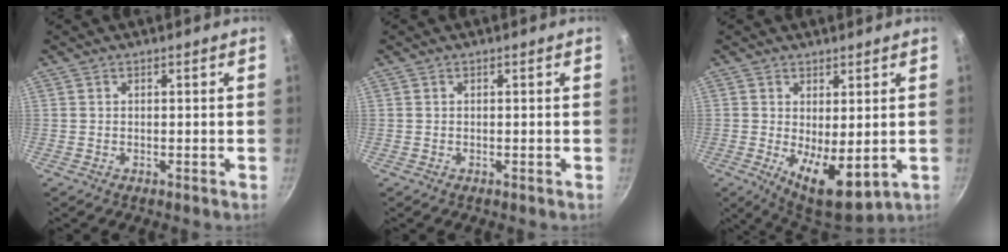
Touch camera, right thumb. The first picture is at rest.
{"total": 0.0}
{"total": 9.5, "force": [-0.7, 4.0, 8.6], "torque": [-0.113, -0.022, 0.002]}